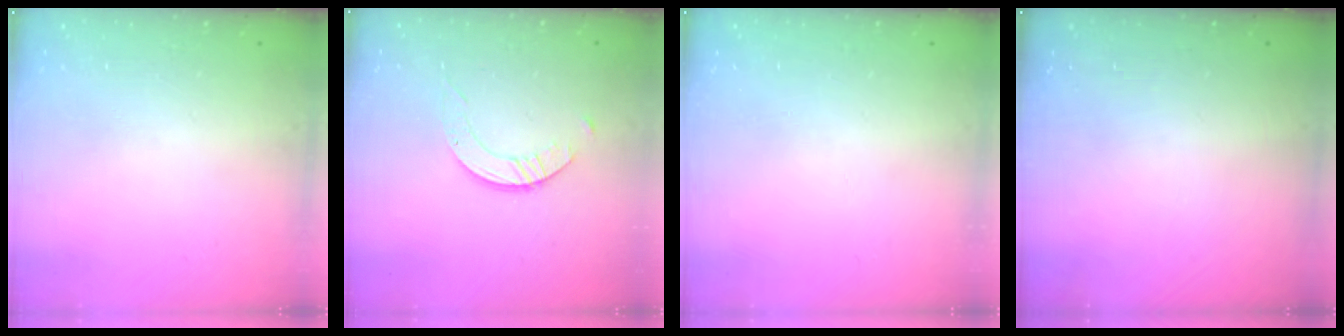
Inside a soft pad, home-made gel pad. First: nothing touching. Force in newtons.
{"total": 2.9, "press": 2.9, "slide": 0.3}
{"total": 0.0}
{"total": 0.0}